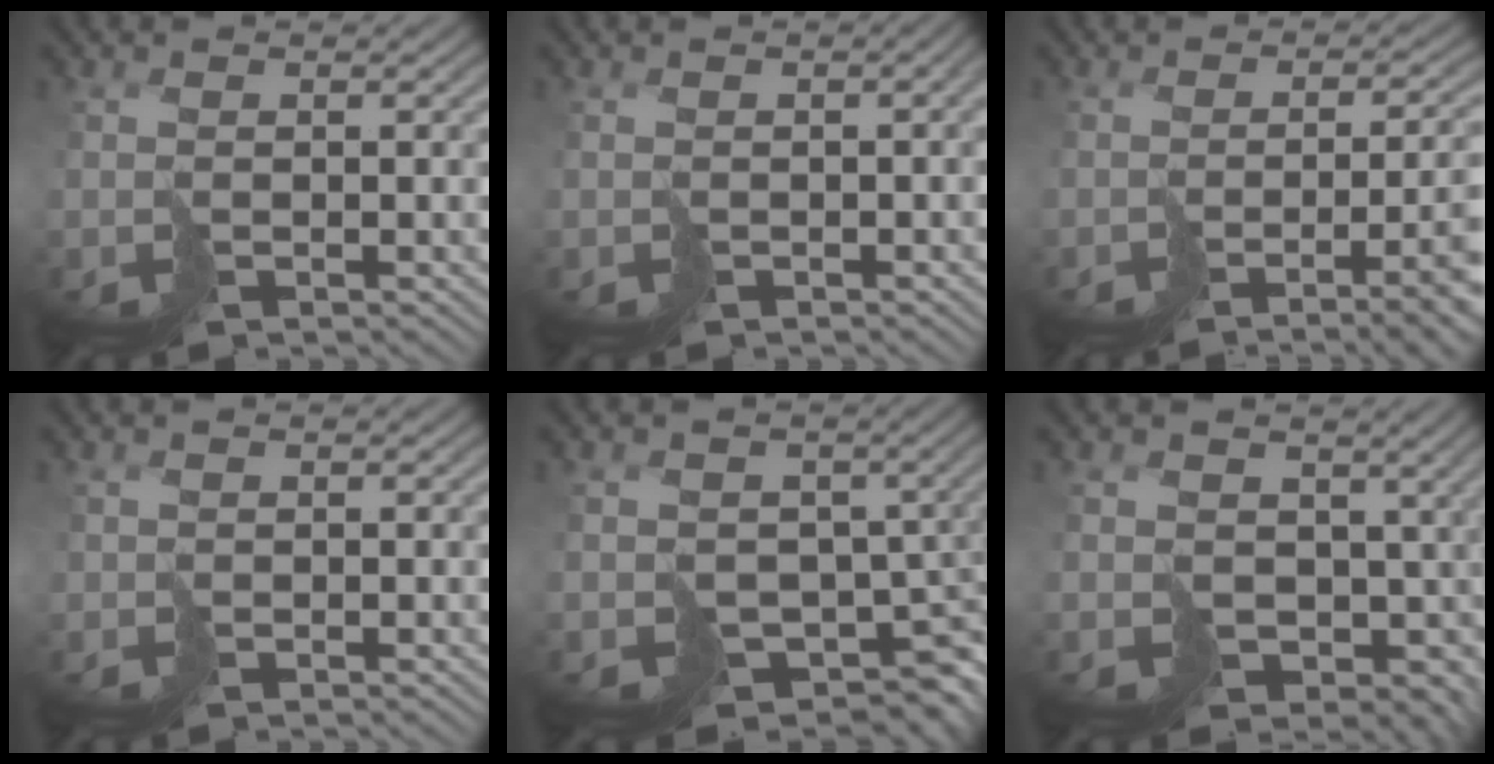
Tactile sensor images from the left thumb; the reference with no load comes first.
{"total": 2.0, "force": [-0.6, 0.8, 1.8], "torque": [-0.026, -0.004, -0.003]}
{"total": 10.0, "force": [-3.8, 3.3, 8.6], "torque": [-0.088, -0.014, -0.048]}
{"total": 0.9, "force": [-0.1, 0.8, -0.4], "torque": [0.009, -0.004, -0.001]}
{"total": 7.4, "force": [-1.5, 5.9, 4.1], "torque": [-0.055, -0.036, -0.013]}
{"total": 9.4, "force": [-0.2, 7.8, 5.2], "torque": [-0.097, -0.048, 0.005]}